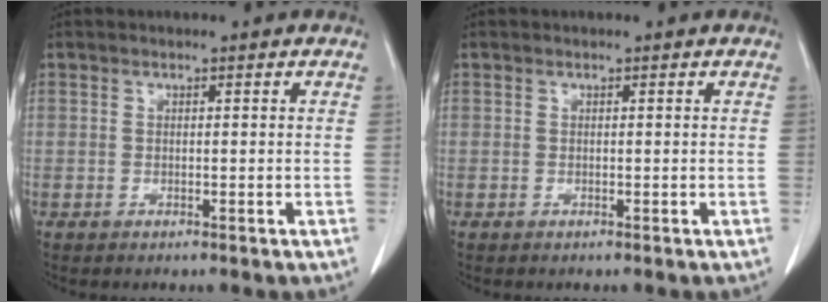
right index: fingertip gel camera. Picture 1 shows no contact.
{"total": 0.0}